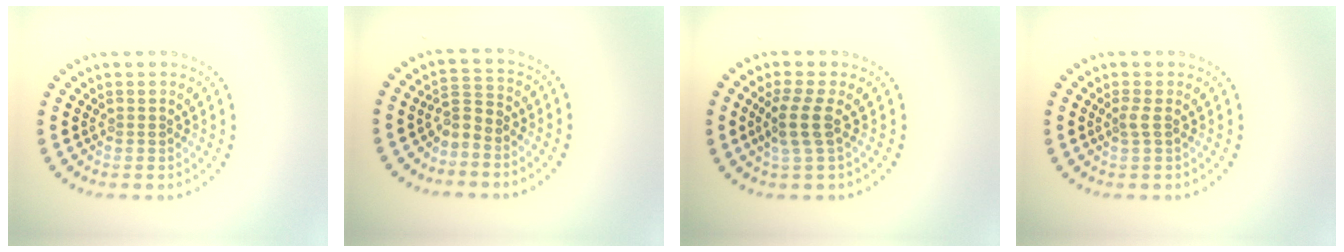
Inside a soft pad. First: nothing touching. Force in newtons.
{"total": 2.2, "press": 1.6, "slide": 1.5}
{"total": 2.5, "press": 1.9, "slide": 1.5}
{"total": 0.9, "press": 0.6, "slide": 0.7}